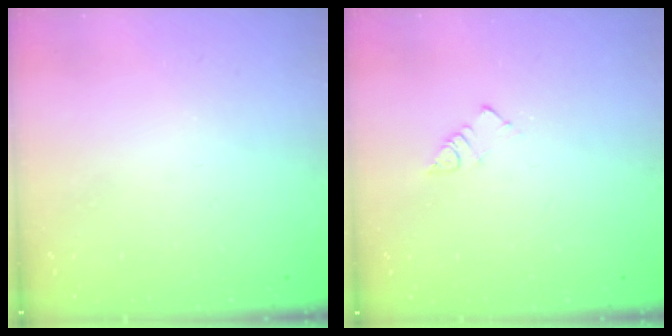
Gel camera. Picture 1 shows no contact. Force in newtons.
{"total": 2.7, "press": 2.7, "slide": 0.4}